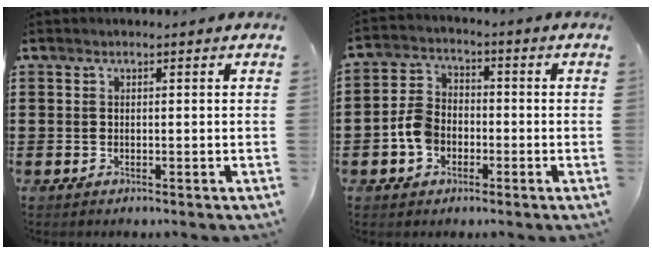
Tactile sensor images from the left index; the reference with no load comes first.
{"total": 5.6, "force": [-2.0, 4.1, 3.2], "torque": [-0.087, 0.006, -0.044]}